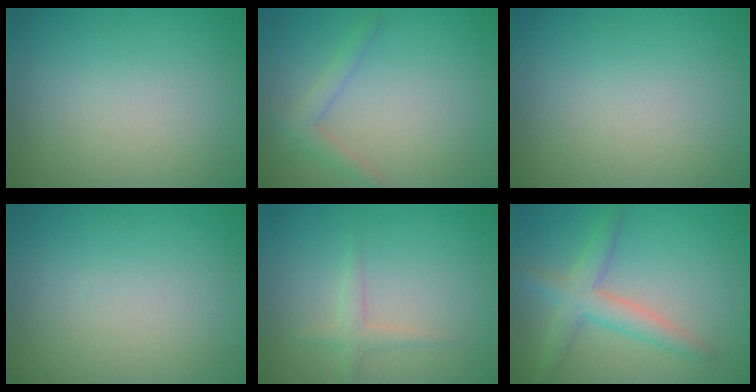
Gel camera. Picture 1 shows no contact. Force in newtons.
{"total": 1.8, "press": 1.8, "slide": 0.1}
{"total": 0.0}
{"total": 0.0}
{"total": 1.3, "press": 1.3, "slide": 0.0}
{"total": 3.5, "press": 3.4, "slide": 0.3}